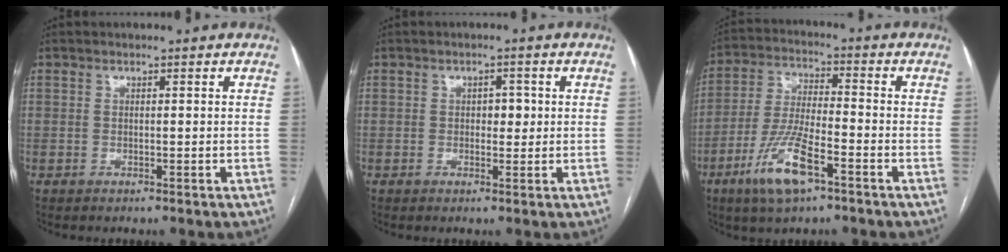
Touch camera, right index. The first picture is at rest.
{"total": 2.2, "force": [0.2, 1.3, 1.7], "torque": [-0.019, 0.005, 0.003]}
{"total": 10.8, "force": [-5.7, 2.3, 8.8], "torque": [-0.185, -0.012, -0.106]}